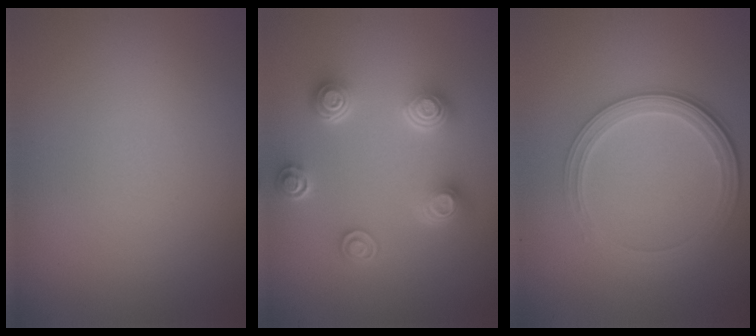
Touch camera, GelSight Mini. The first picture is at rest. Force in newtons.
{"total": 4.5, "press": 3.5, "slide": 2.7}
{"total": 4.0, "press": 2.9, "slide": 2.7}